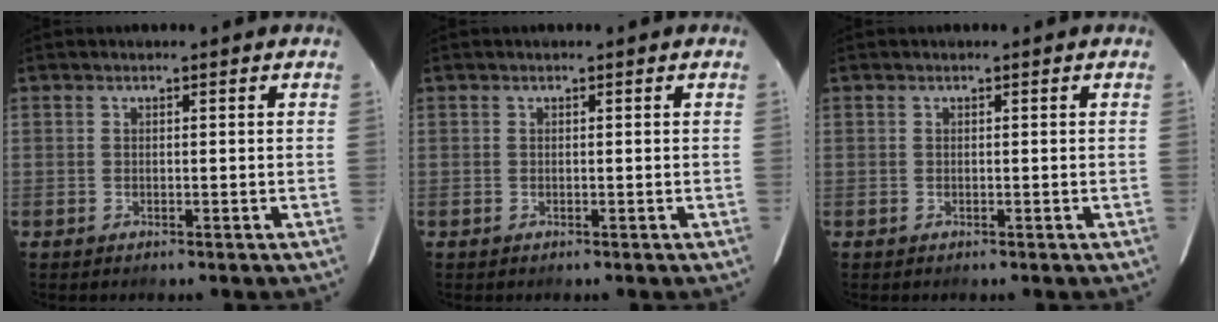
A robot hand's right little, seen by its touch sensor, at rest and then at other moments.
{"total": 0.0}
{"total": 0.0}